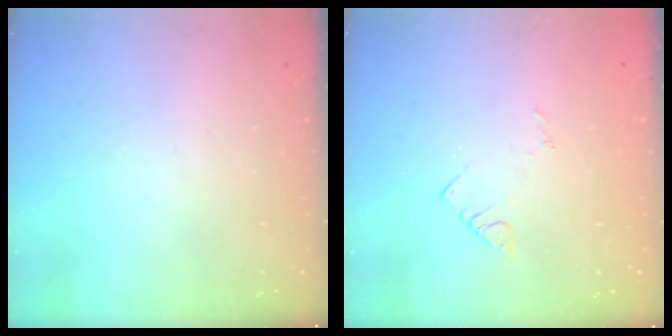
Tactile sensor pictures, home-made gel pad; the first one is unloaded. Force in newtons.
{"total": 3.7, "press": 3.7, "slide": 0.2}